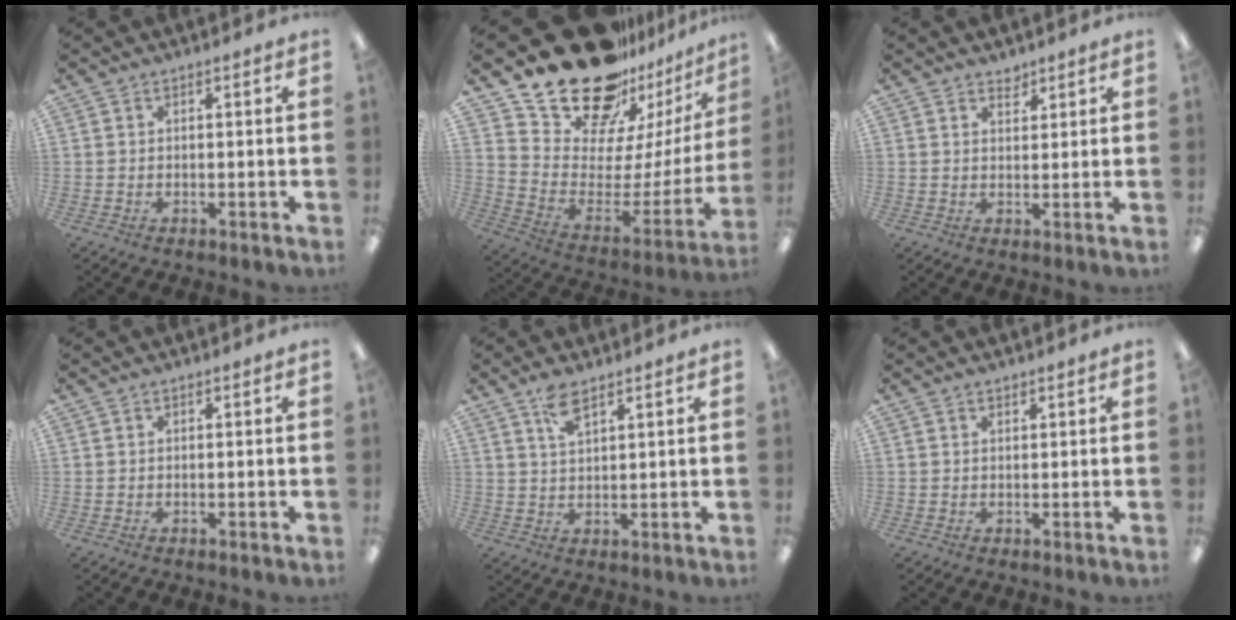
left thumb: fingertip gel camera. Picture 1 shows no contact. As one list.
[{"total": 24.2, "force": [19.6, 10.9, 9.2], "torque": [-0.154, -0.138, 0.362]}, {"total": 2.4, "force": [2.2, 1.0, 0.2], "torque": [0.010, -0.015, 0.038]}, {"total": 0.0}, {"total": 4.7, "force": [3.2, 1.5, 3.1], "torque": [-0.063, -0.002, 0.057]}, {"total": 0.7, "force": [0.6, 0.3, 0.1], "torque": [-0.002, 0.001, 0.011]}]